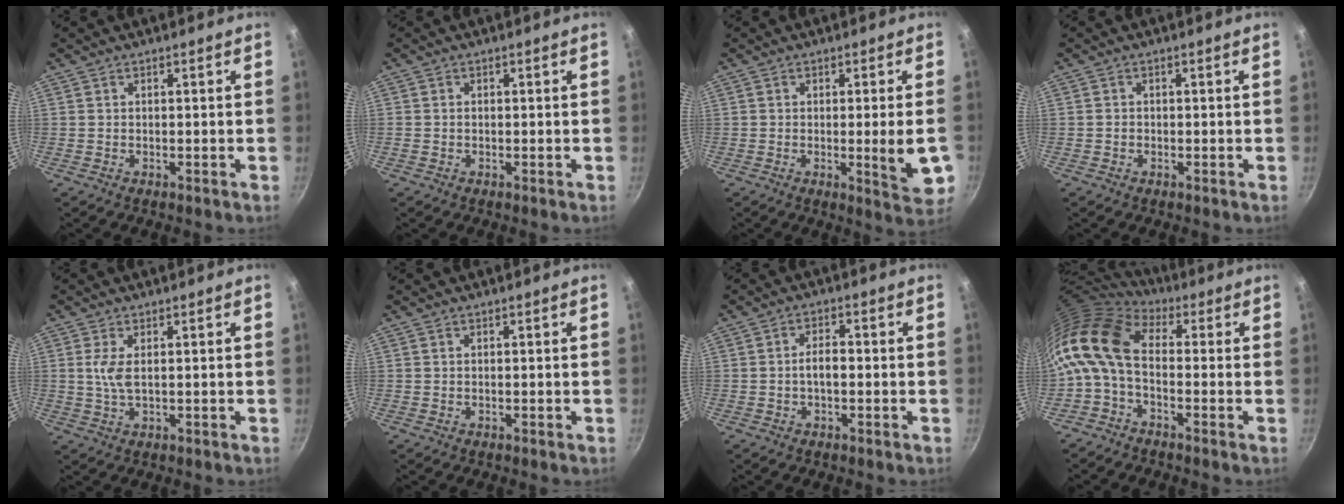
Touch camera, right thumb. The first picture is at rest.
{"total": 0.6, "force": [-0.1, 0.5, 0.2], "torque": [-0.004, 0.002, -0.003]}
{"total": 7.9, "force": [-1.1, 1.3, 7.7], "torque": [-0.099, -0.011, -0.013]}
{"total": 0.8, "force": [-0.3, 0.7, 0.1], "torque": [-0.001, 0.002, -0.006]}
{"total": 3.6, "force": [0.6, 1.4, 3.3], "torque": [-0.073, -0.001, 0.015]}
{"total": 0.0}
{"total": 3.3, "force": [-0.5, 1.7, 2.9], "torque": [-0.043, 0.017, -0.010]}
{"total": 12.3, "force": [-0.5, 7.3, 9.9], "torque": [-0.197, 0.020, -0.029]}